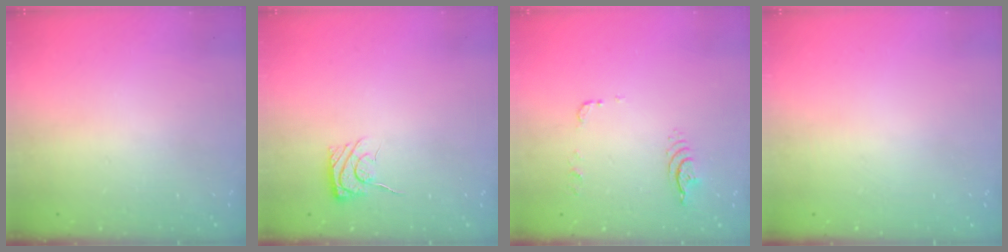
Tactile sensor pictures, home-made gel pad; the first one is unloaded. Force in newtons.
{"total": 6.1, "press": 5.9, "slide": 1.6}
{"total": 6.7, "press": 6.7, "slide": 0.5}
{"total": 0.0}